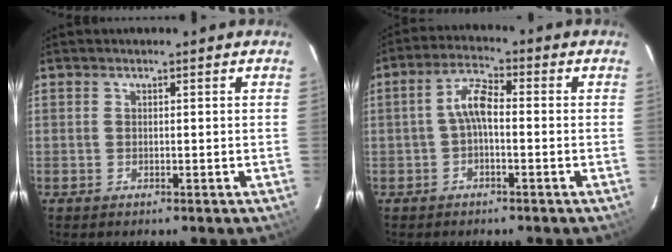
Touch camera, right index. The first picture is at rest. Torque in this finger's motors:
{"motor_torque": [0.66, -0.40, 0.52, 0.13]}